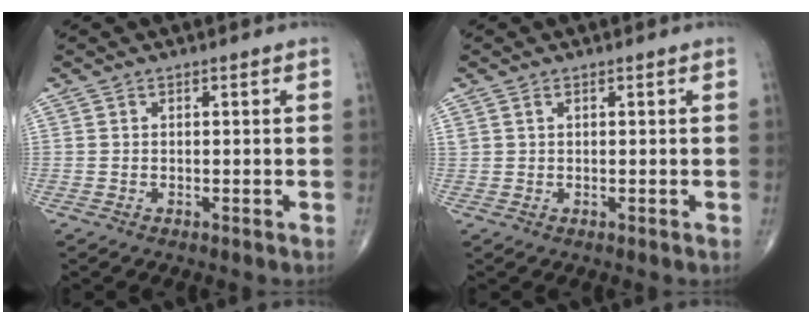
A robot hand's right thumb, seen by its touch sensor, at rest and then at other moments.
{"total": 0.6, "force": [0.3, 0.4, 0.4], "torque": [-0.007, 0.006, 0.006]}